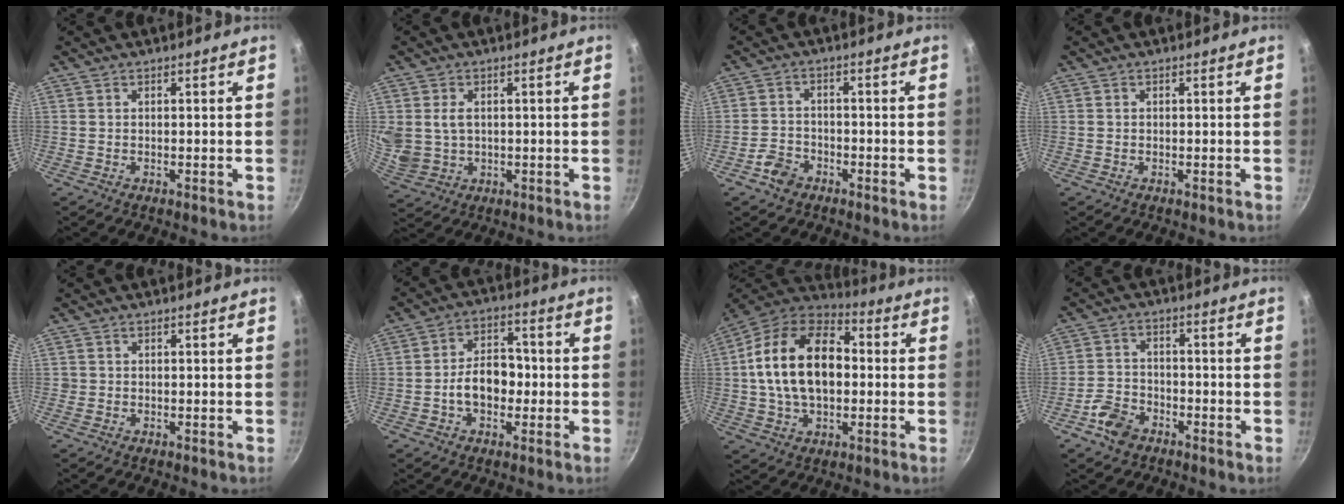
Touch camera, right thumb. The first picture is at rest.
{"total": 7.5, "force": [1.2, 5.8, 4.6], "torque": [-0.083, -0.010, 0.034]}
{"total": 4.4, "force": [-2.7, 3.0, 1.6], "torque": [-0.025, 0.029, -0.049]}
{"total": 0.0}
{"total": 0.5, "force": [-0.1, 0.5, 0.0], "torque": [0.002, 0.002, -0.002]}
{"total": 9.0, "force": [-1.6, 6.3, 6.2], "torque": [-0.067, 0.028, -0.031]}
{"total": 20.5, "force": [1.0, 13.2, 15.7], "torque": [-0.250, 0.033, 0.003]}
{"total": 6.3, "force": [-3.8, 4.1, 2.9], "torque": [-0.053, 0.034, -0.077]}